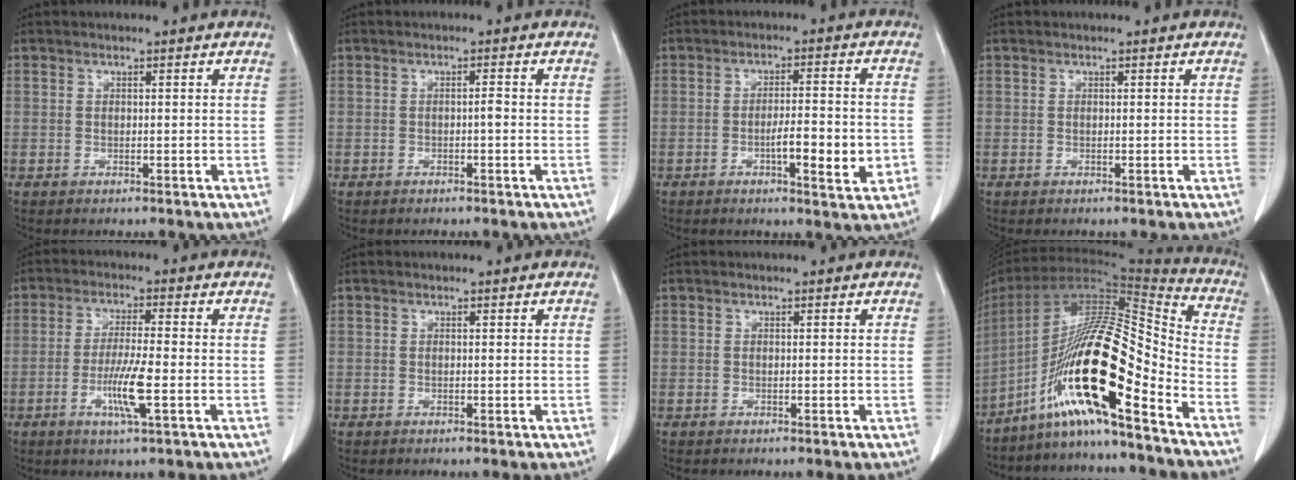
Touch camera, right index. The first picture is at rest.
{"total": 0.9, "force": [-0.2, 0.1, 0.9], "torque": [-0.011, 0.005, -0.004]}
{"total": 7.5, "force": [-2.1, 1.3, 7.0], "torque": [-0.099, 0.000, -0.028]}
{"total": 0.0}
{"total": 6.8, "force": [-2.1, 0.1, 6.4], "torque": [-0.120, -0.009, -0.039]}
{"total": 0.0}
{"total": 0.0}
{"total": 19.2, "force": [-11.2, 1.2, 15.5], "torque": [-0.307, 0.004, -0.210]}